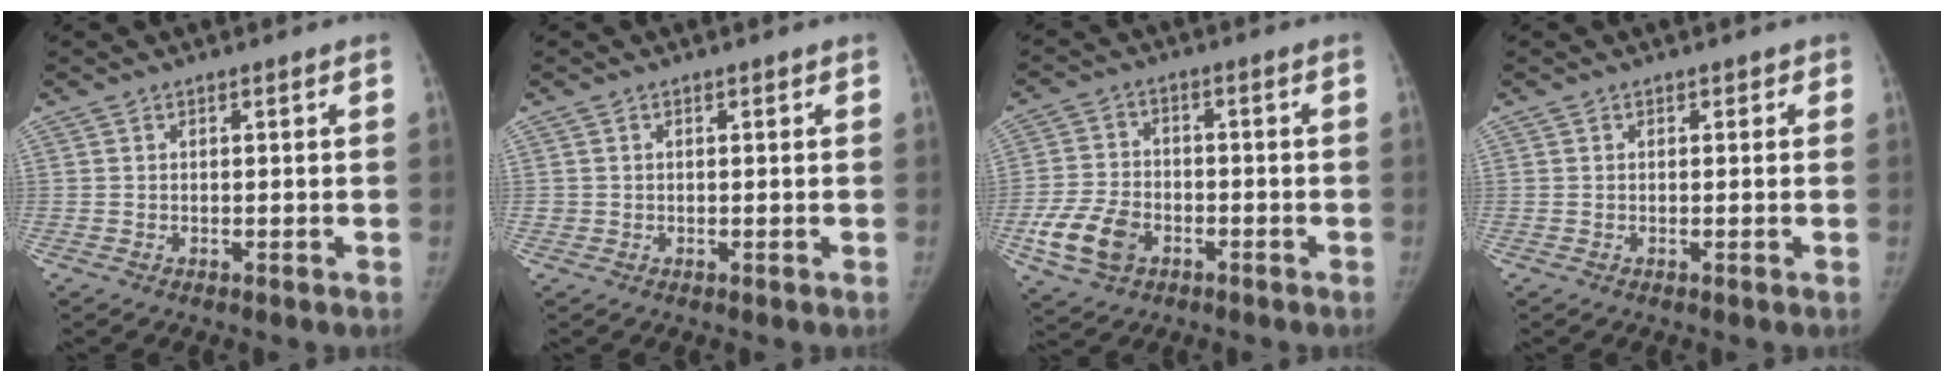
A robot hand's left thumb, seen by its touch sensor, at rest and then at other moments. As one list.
[{"total": 0.8, "force": [-0.1, 0.8, 0.0], "torque": [0.006, 0.004, -0.003]}, {"total": 9.5, "force": [-3.9, 6.5, 5.7], "torque": [-0.110, 0.015, -0.071]}, {"total": 0.5, "force": [0.0, 0.5, 0.1], "torque": [0.003, 0.002, -0.004]}]